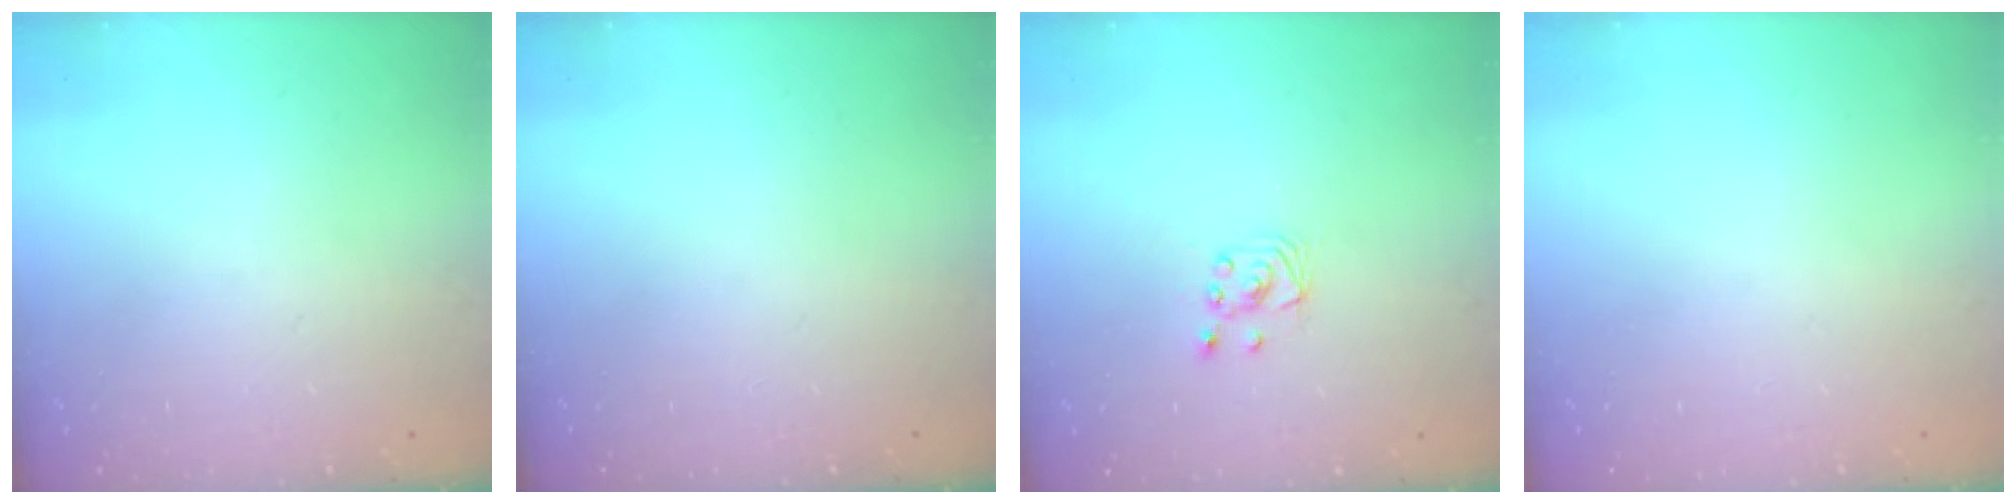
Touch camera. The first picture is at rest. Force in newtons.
{"total": 0.0}
{"total": 2.7, "press": 2.7, "slide": 0.2}
{"total": 0.0}